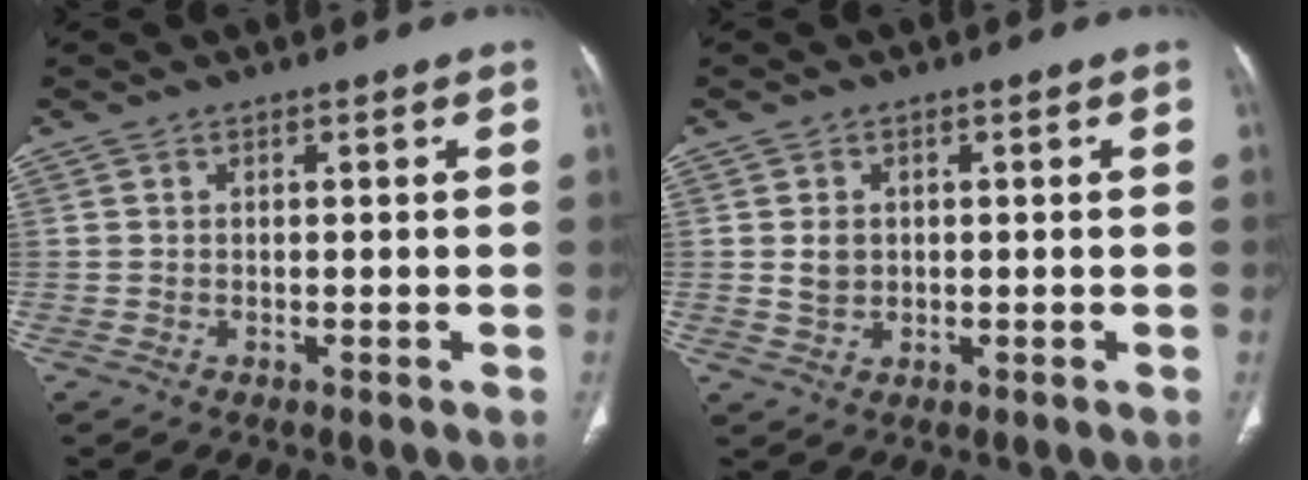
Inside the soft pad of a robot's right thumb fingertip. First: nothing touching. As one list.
[{"total": 2.8, "force": [0.3, 2.3, 1.7], "torque": [-0.020, -0.001, 0.010]}]